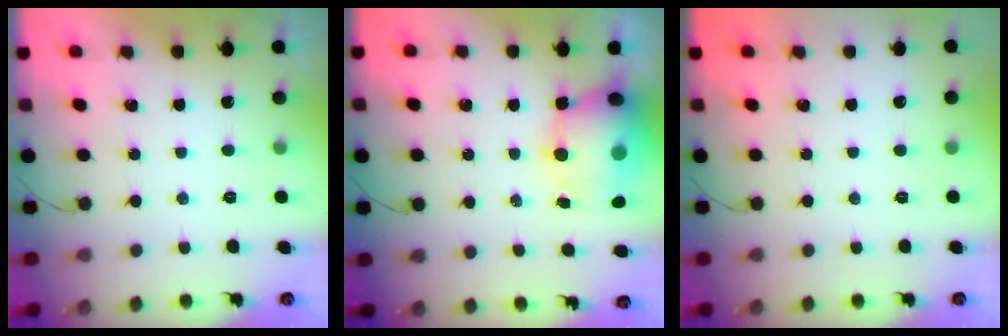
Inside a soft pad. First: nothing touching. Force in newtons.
{"total": 14.7, "press": 14.2, "slide": 3.5}
{"total": 0.0}